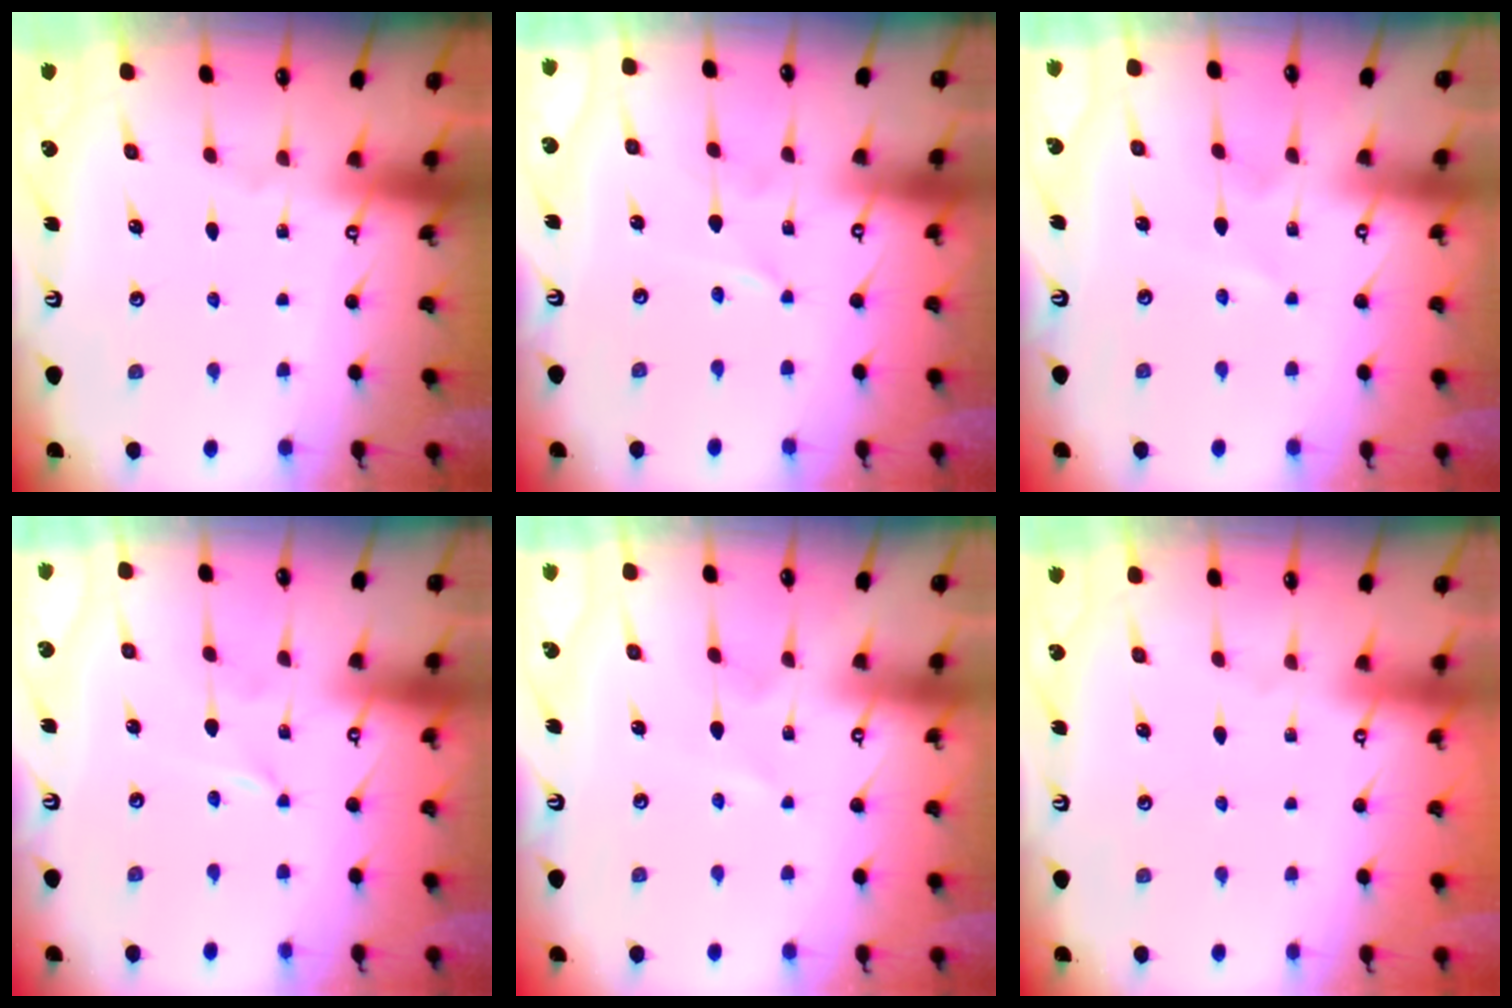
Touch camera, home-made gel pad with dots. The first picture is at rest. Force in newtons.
{"total": 0.8, "press": 0.8, "slide": 0.1}
{"total": 0.6, "press": 0.6, "slide": 0.2}
{"total": 0.0}
{"total": 0.6, "press": 0.6, "slide": 0.2}
{"total": 0.0}